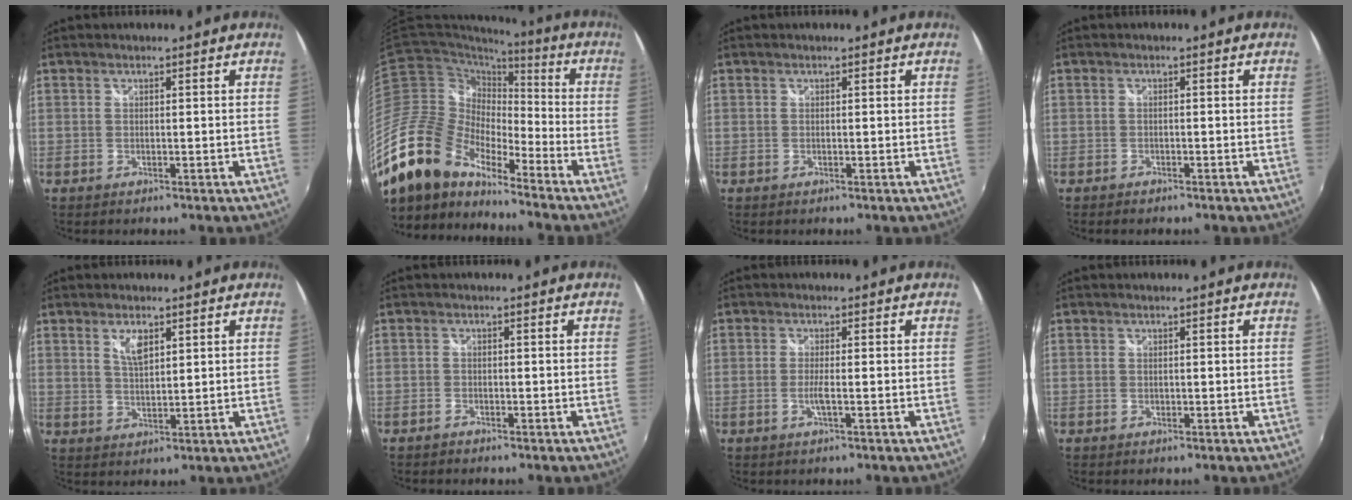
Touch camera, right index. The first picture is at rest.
{"total": 21.7, "force": [-17.5, 9.2, 8.9], "torque": [-0.189, -0.015, -0.335]}
{"total": 0.0}
{"total": 1.6, "force": [-1.4, 0.6, 0.5], "torque": [-0.014, -0.006, -0.025]}
{"total": 3.8, "force": [2.0, 1.5, 2.9], "torque": [-0.050, -0.002, 0.035]}
{"total": 1.2, "force": [-1.0, 0.5, 0.1], "torque": [-0.008, -0.001, -0.022]}
{"total": 2.1, "force": [-0.8, -0.2, 1.9], "torque": [-0.039, -0.005, -0.015]}
{"total": 0.0}